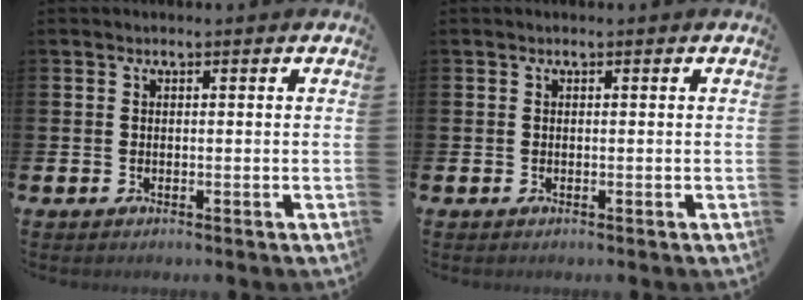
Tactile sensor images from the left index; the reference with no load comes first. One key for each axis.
{"total": 0.0}